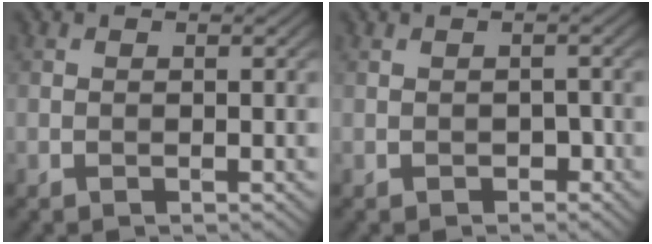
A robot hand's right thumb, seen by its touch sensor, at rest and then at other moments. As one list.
[{"total": 1.1, "force": [-0.6, 0.7, 0.6], "torque": [-0.011, -0.003, -0.009]}]